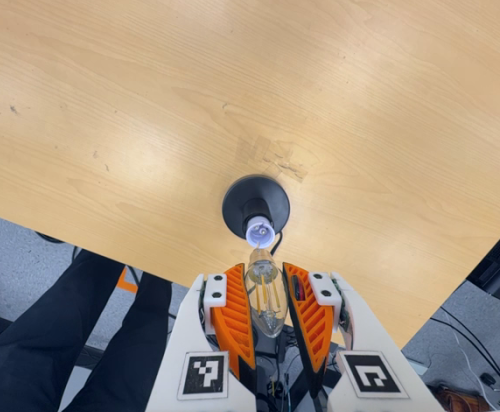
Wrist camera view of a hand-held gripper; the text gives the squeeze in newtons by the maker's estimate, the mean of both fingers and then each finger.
{"total": 13.3, "left": 13.7, "right": 12.9}